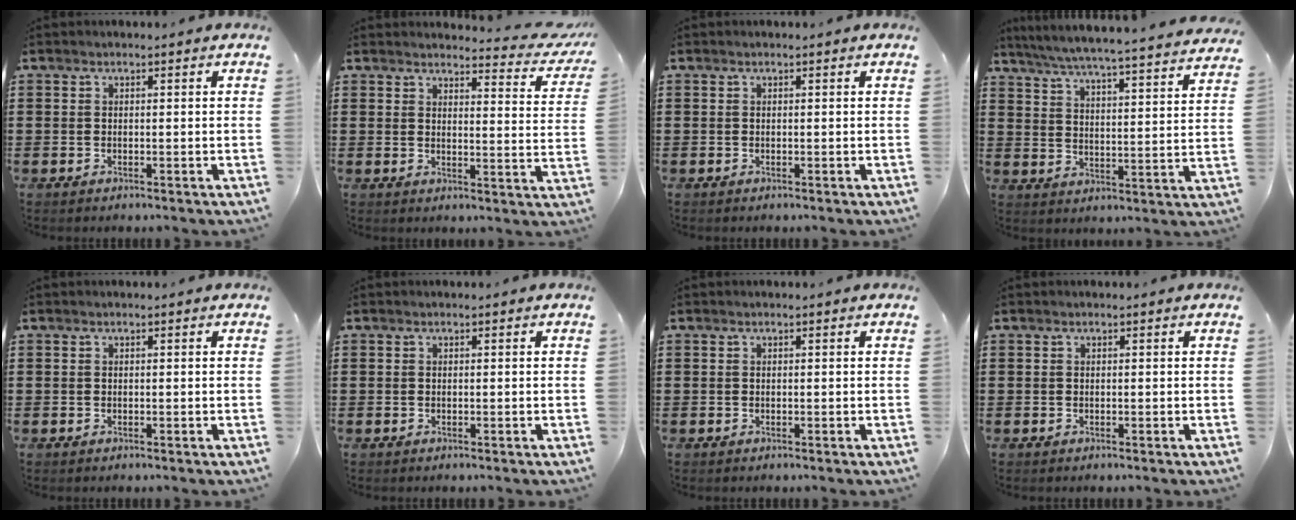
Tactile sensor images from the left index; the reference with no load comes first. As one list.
[{"total": 3.7, "force": [3.4, 0.3, 1.4], "torque": [-0.026, -0.025, 0.056]}, {"total": 0.0}, {"total": 5.3, "force": [4.8, -0.9, 1.9], "torque": [-0.060, -0.042, 0.076]}, {"total": 0.0}, {"total": 0.0}, {"total": 0.0}, {"total": 0.0}]